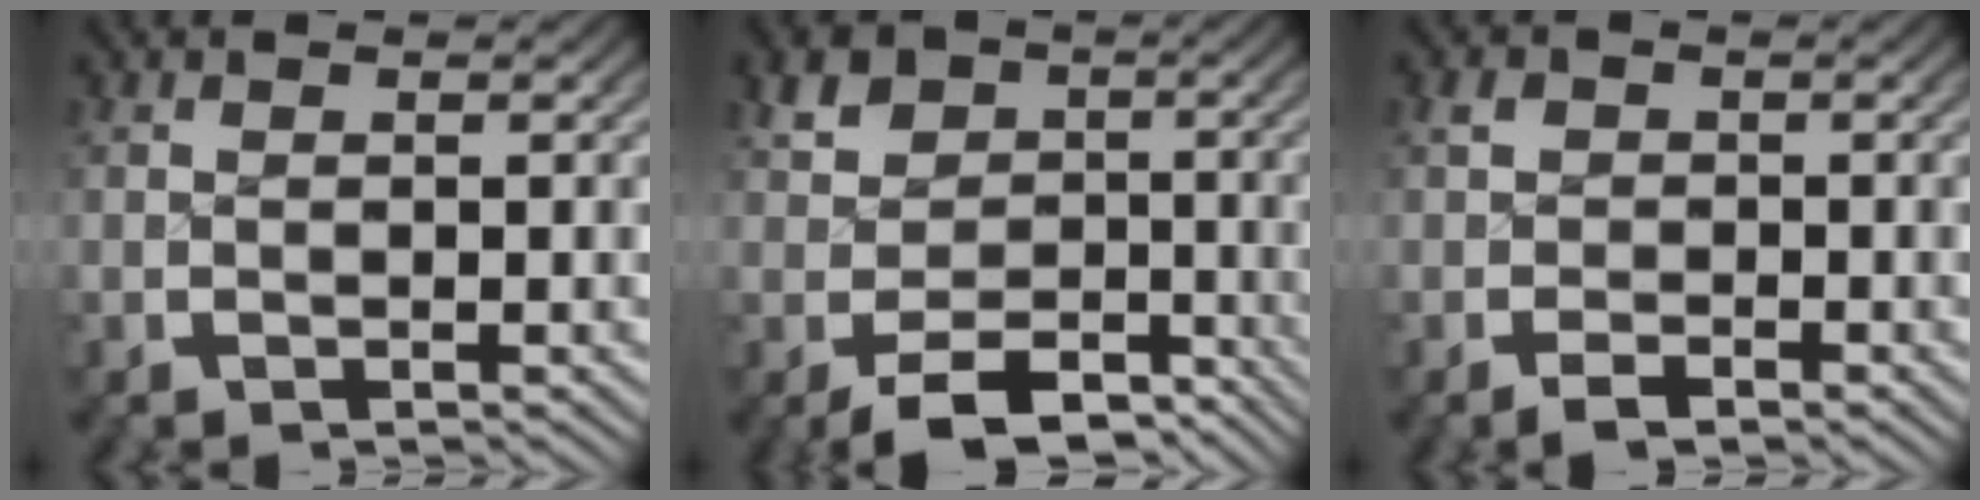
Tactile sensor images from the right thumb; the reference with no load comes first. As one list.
[{"total": 6.9, "force": [-2.8, 5.3, 3.4], "torque": [-0.052, -0.033, -0.037]}, {"total": 1.3, "force": [-0.8, 1.0, 0.2], "torque": [-0.005, -0.007, -0.016]}]